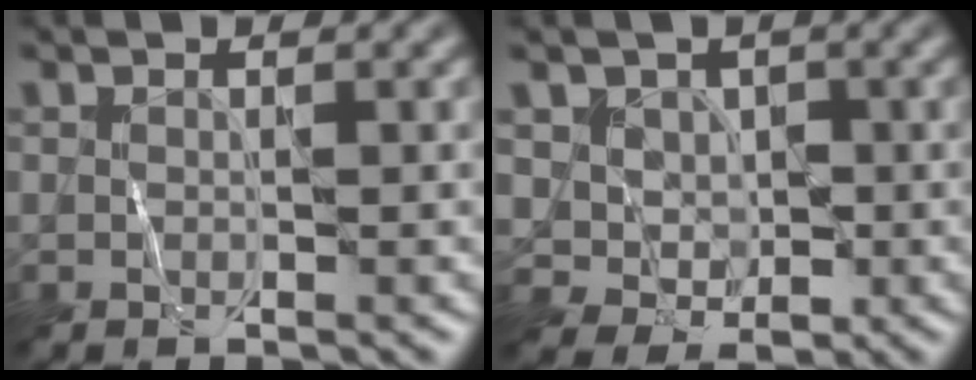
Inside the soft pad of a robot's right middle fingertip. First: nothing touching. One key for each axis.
{"total": 2.8, "fx": 0.8, "fy": 2.6, "fz": 0.8, "tx": -0.020, "ty": -0.009, "tz": 0.015}